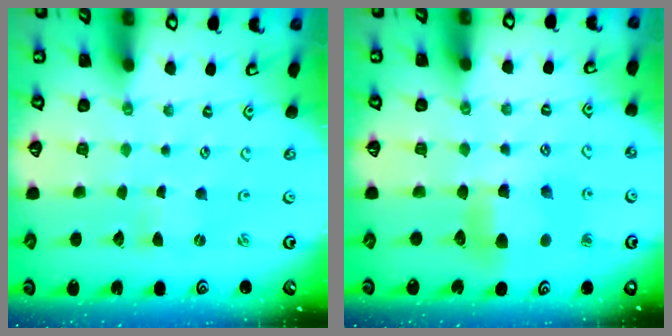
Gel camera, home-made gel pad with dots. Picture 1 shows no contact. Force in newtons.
{"total": 6.7, "press": 6.7, "slide": 0.7}